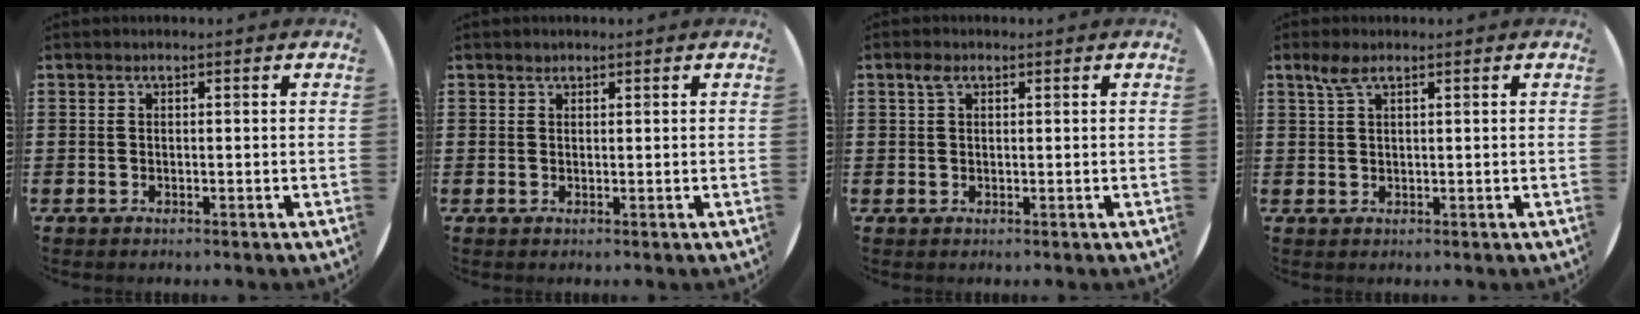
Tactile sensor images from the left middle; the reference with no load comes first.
{"total": 0.6, "force": [0.6, 0.2, -0.1], "torque": [0.002, 0.003, 0.011]}
{"total": 1.6, "force": [0.8, 1.0, 1.0], "torque": [-0.014, 0.002, 0.014]}
{"total": 2.5, "force": [1.5, 0.7, 1.9], "torque": [-0.041, 0.006, 0.027]}